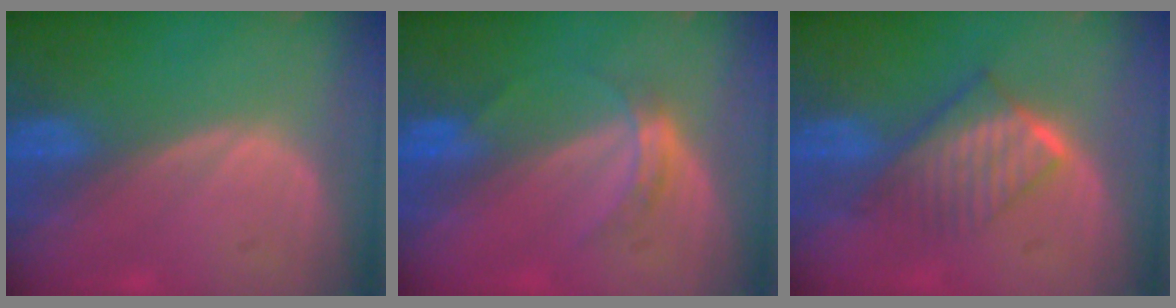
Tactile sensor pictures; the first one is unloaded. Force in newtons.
{"total": 3.2, "press": 2.9, "slide": 1.3}
{"total": 6.7, "press": 6.1, "slide": 2.9}